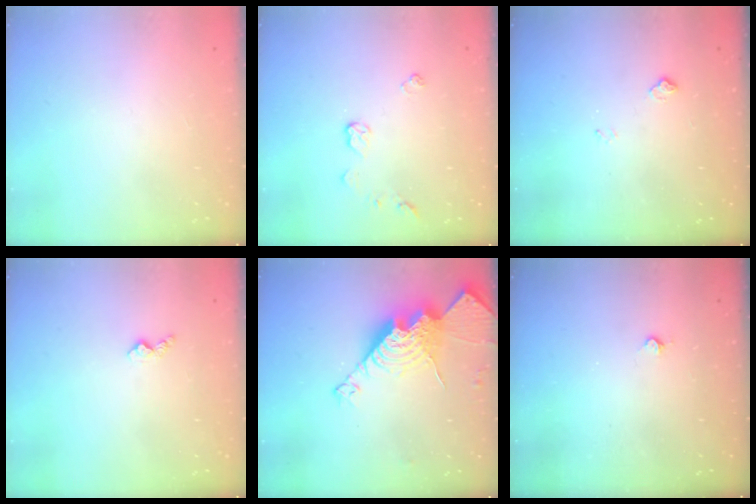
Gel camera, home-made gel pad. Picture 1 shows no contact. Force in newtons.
{"total": 5.5, "press": 5.5, "slide": 0.5}
{"total": 4.9, "press": 4.8, "slide": 0.6}
{"total": 3.6, "press": 3.6, "slide": 0.5}
{"total": 21.4, "press": 21.3, "slide": 1.9}
{"total": 2.7, "press": 2.7, "slide": 0.5}